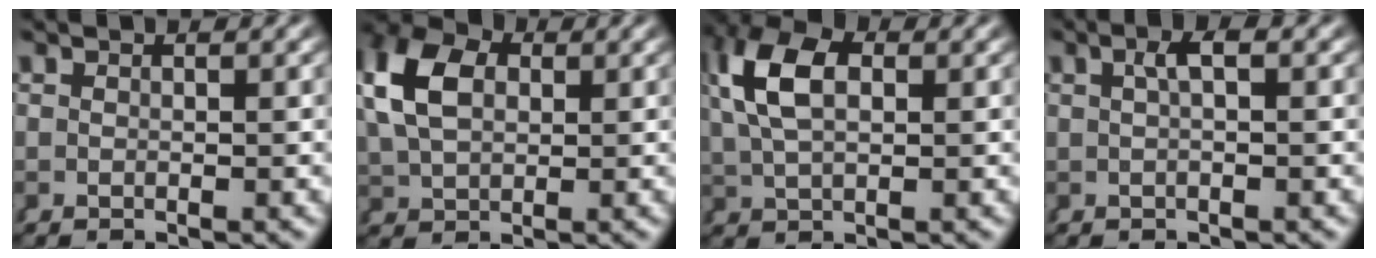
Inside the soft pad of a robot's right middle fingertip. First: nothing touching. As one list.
[{"total": 6.0, "force": [1.8, 4.0, 4.1], "torque": [-0.096, -0.002, 0.043]}, {"total": 5.7, "force": [1.8, 3.1, 4.4], "torque": [-0.103, -0.003, 0.042]}, {"total": 1.6, "force": [0.3, -0.2, 1.5], "torque": [-0.015, 0.007, 0.006]}]